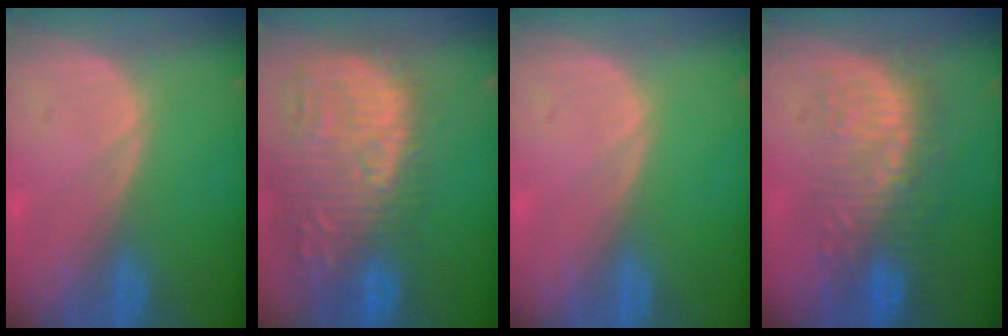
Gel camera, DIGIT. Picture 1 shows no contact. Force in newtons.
{"total": 15.3, "press": 13.0, "slide": 8.1}
{"total": 0.0}
{"total": 8.9, "press": 8.7, "slide": 2.0}